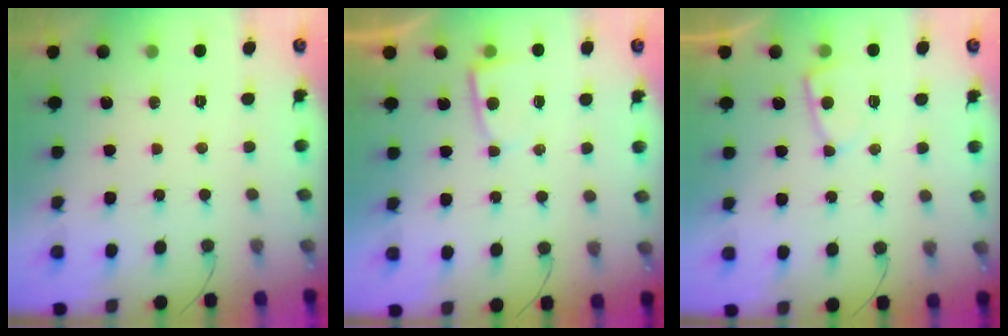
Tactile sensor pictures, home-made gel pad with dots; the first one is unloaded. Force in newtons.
{"total": 2.8, "press": 2.7, "slide": 0.4}
{"total": 5.8, "press": 5.8, "slide": 0.4}